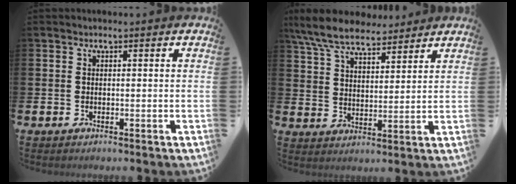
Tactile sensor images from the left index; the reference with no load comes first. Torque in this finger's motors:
{"motor_torque": [0.53, -1.61, 0.12, 0.21]}